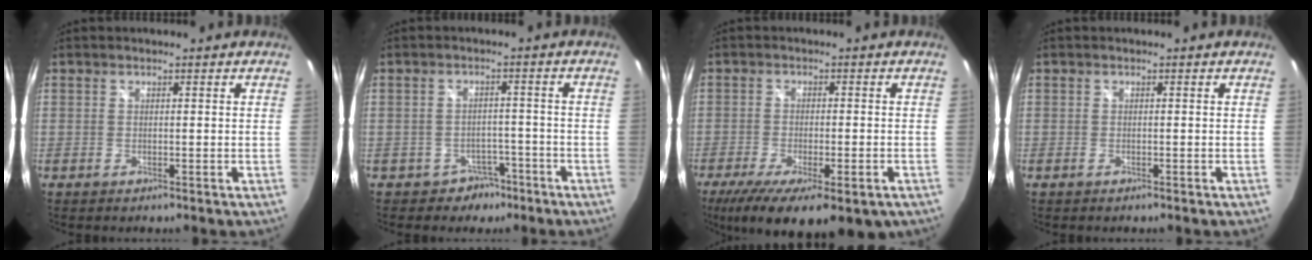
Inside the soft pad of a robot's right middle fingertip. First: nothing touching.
{"total": 4.7, "force": [-3.1, 3.5, 0.4], "torque": [-0.012, 0.021, -0.037]}
{"total": 16.3, "force": [-10.2, 5.4, 11.6], "torque": [-0.221, -0.061, -0.151]}
{"total": 0.7, "force": [-0.6, 0.2, 0.4], "torque": [-0.008, -0.001, -0.011]}